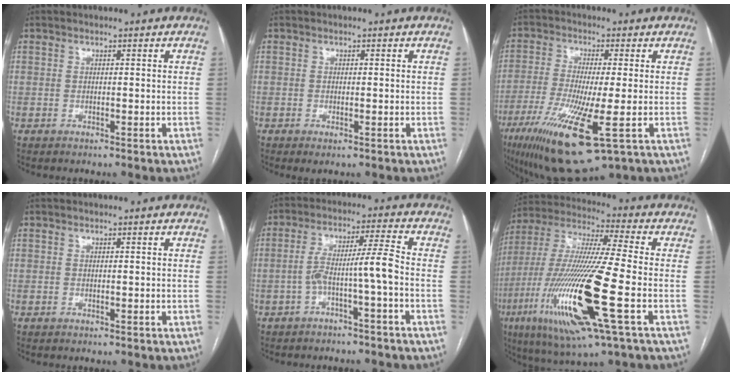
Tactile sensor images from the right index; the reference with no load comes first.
{"total": 1.3, "force": [-0.7, 0.3, 1.0], "torque": [-0.015, -0.003, -0.008]}
{"total": 15.2, "force": [-6.3, 1.9, 13.8], "torque": [-0.275, -0.047, -0.106]}
{"total": 0.0}
{"total": 6.7, "force": [-2.3, -0.7, 6.3], "torque": [-0.114, 0.028, -0.037]}
{"total": 22.8, "force": [-6.9, 1.7, 21.7], "torque": [-0.476, -0.038, -0.130]}